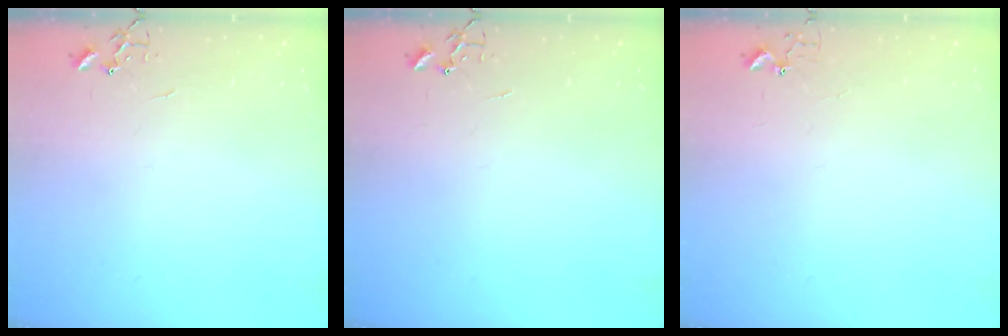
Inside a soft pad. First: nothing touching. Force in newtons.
{"total": 0.0}
{"total": 2.7, "press": 2.7, "slide": 0.2}